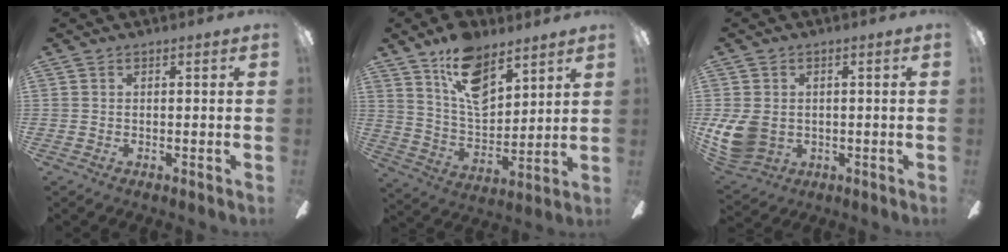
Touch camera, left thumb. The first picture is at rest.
{"total": 15.1, "force": [9.7, 7.9, 8.4], "torque": [-0.147, -0.041, 0.180]}
{"total": 9.4, "force": [-0.7, 7.6, 5.6], "torque": [-0.120, 0.004, -0.009]}